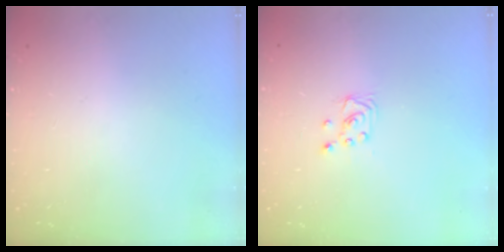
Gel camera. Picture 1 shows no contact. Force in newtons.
{"total": 2.0, "press": 2.0, "slide": 0.2}